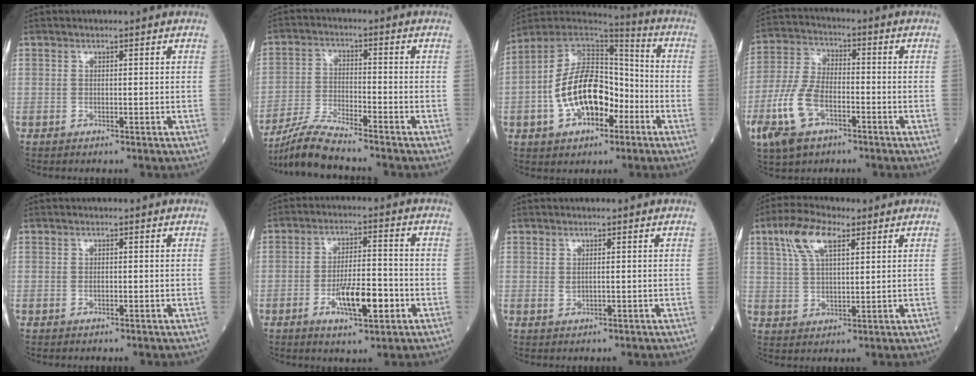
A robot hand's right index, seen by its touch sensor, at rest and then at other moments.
{"total": 7.4, "force": [-6.9, -0.7, 2.7], "torque": [-0.062, -0.019, -0.133]}
{"total": 16.0, "force": [-4.4, 8.9, 12.5], "torque": [-0.242, 0.026, -0.073]}
{"total": 11.0, "force": [-4.5, 5.7, 8.3], "torque": [-0.198, 0.001, -0.084]}
{"total": 0.8, "force": [-0.1, 0.5, 0.6], "torque": [-0.010, 0.001, -0.002]}
{"total": 8.9, "force": [-3.2, 2.2, 8.0], "torque": [-0.142, -0.001, -0.050]}
{"total": 1.2, "force": [0.2, 0.5, 1.1], "torque": [-0.023, -0.003, 0.008]}
{"total": 8.1, "force": [4.2, 2.8, 6.4], "torque": [-0.138, 0.017, 0.081]}